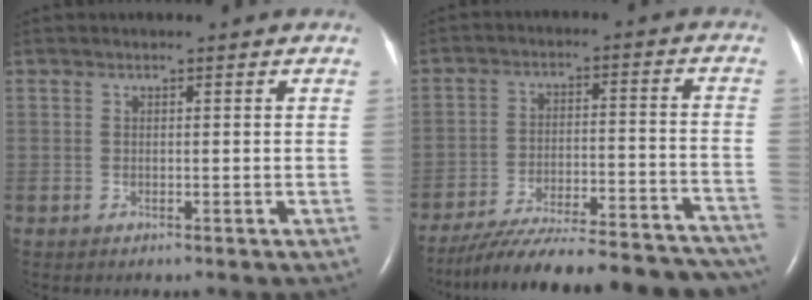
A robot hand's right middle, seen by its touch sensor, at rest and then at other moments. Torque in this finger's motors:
{"motor_torque": [1.05, -1.09, 0.30, 0.12]}